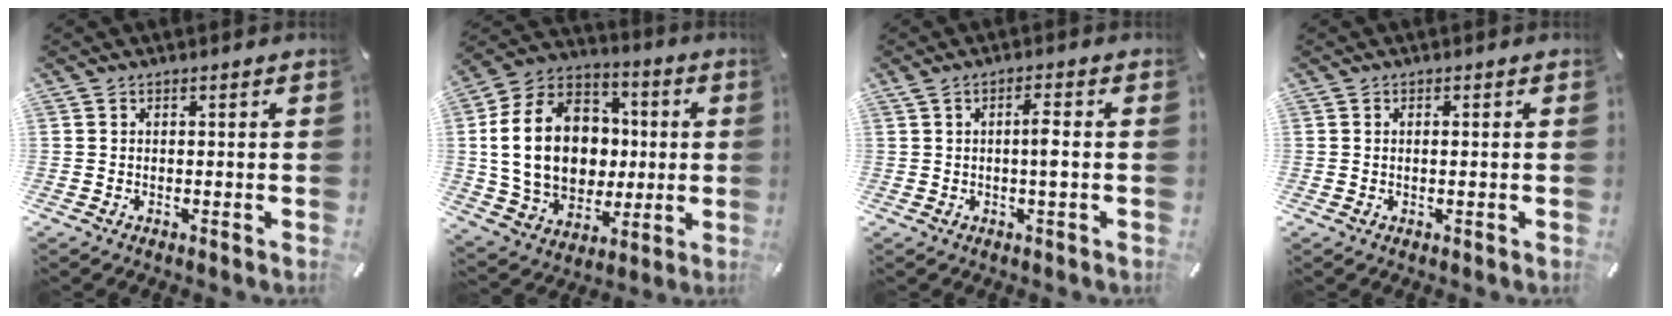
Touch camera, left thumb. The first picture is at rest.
{"total": 21.4, "force": [0.5, 16.9, 13.0], "torque": [-0.263, 0.011, 0.019]}
{"total": 4.4, "force": [-0.1, 0.5, 4.4], "torque": [-0.083, 0.000, -0.006]}
{"total": 1.1, "force": [0.0, 0.2, 1.1], "torque": [-0.020, -0.003, 0.000]}